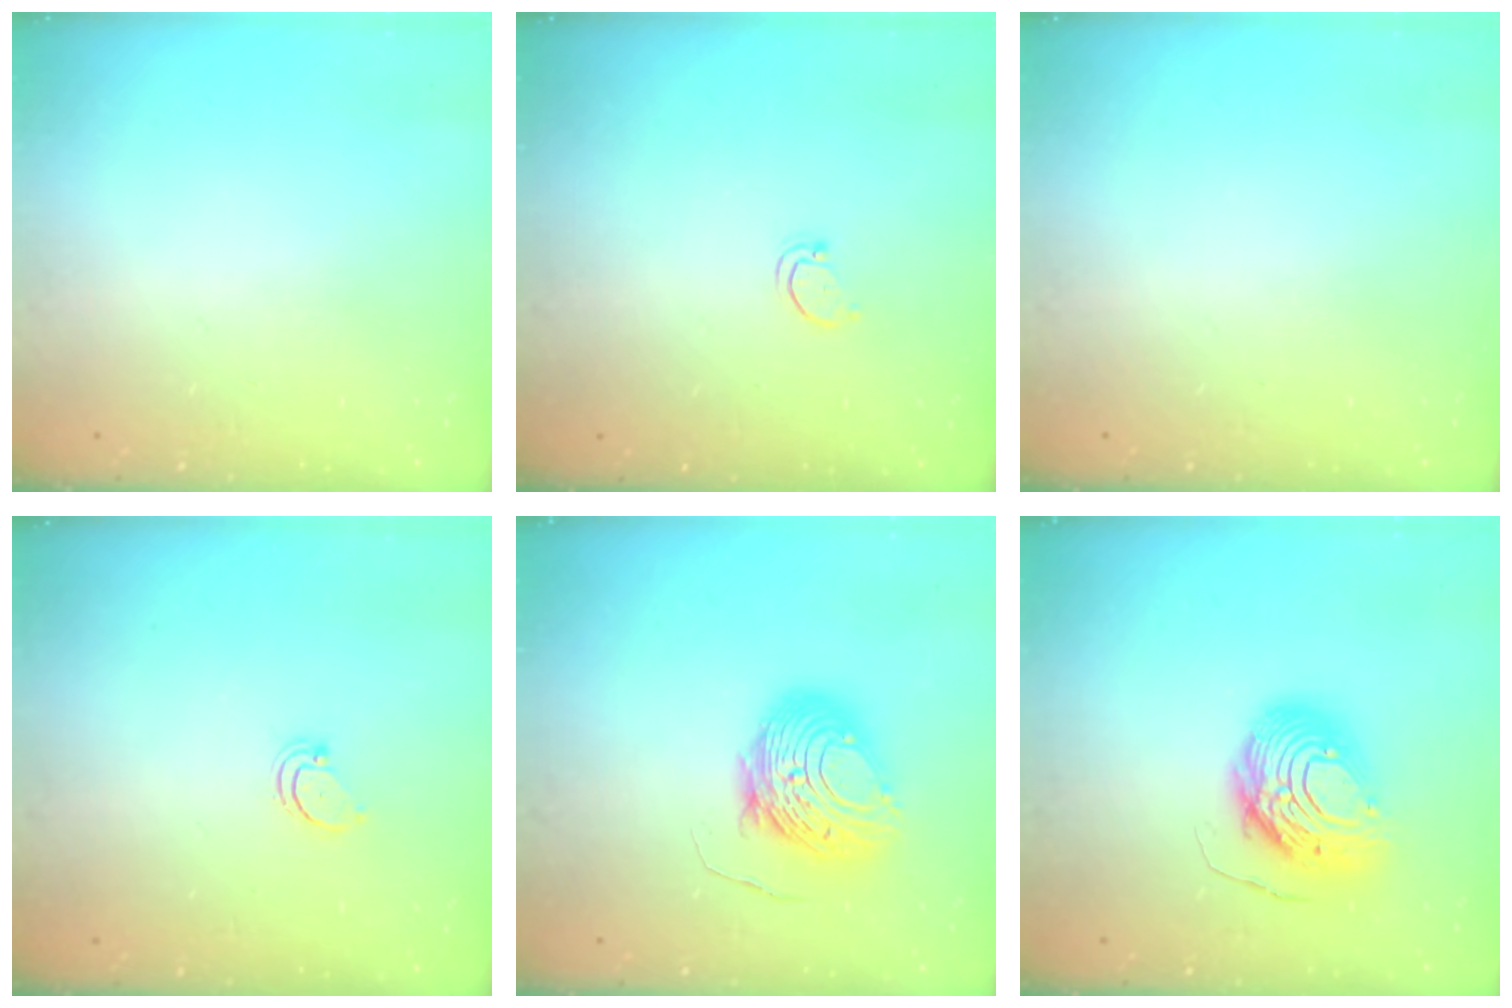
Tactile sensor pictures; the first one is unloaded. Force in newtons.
{"total": 2.6, "press": 2.5, "slide": 0.4}
{"total": 0.0}
{"total": 1.9, "press": 1.9, "slide": 0.2}
{"total": 11.8, "press": 11.7, "slide": 1.0}
{"total": 12.9, "press": 12.8, "slide": 1.3}